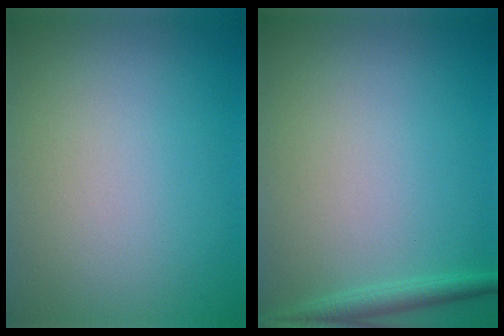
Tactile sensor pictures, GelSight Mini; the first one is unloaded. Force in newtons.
{"total": 1.6, "press": 1.6, "slide": 0.1}